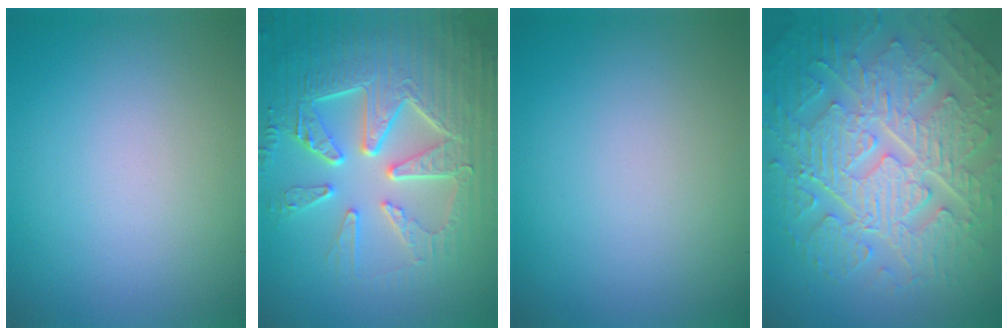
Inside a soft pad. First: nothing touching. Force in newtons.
{"total": 9.1, "press": 6.5, "slide": 6.3}
{"total": 0.0}
{"total": 10.2, "press": 7.0, "slide": 7.5}